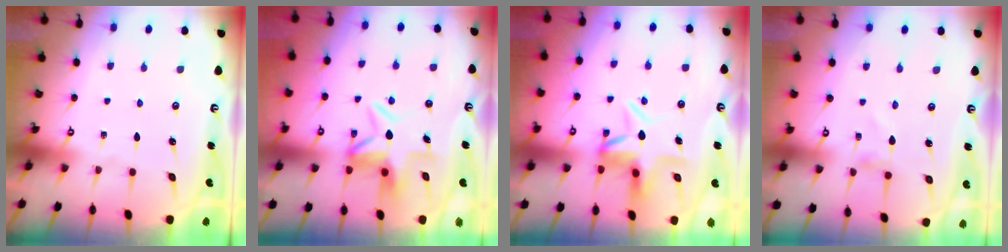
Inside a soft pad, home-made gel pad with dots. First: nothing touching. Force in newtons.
{"total": 6.4, "press": 6.4, "slide": 0.7}
{"total": 7.3, "press": 6.9, "slide": 2.4}
{"total": 0.0}